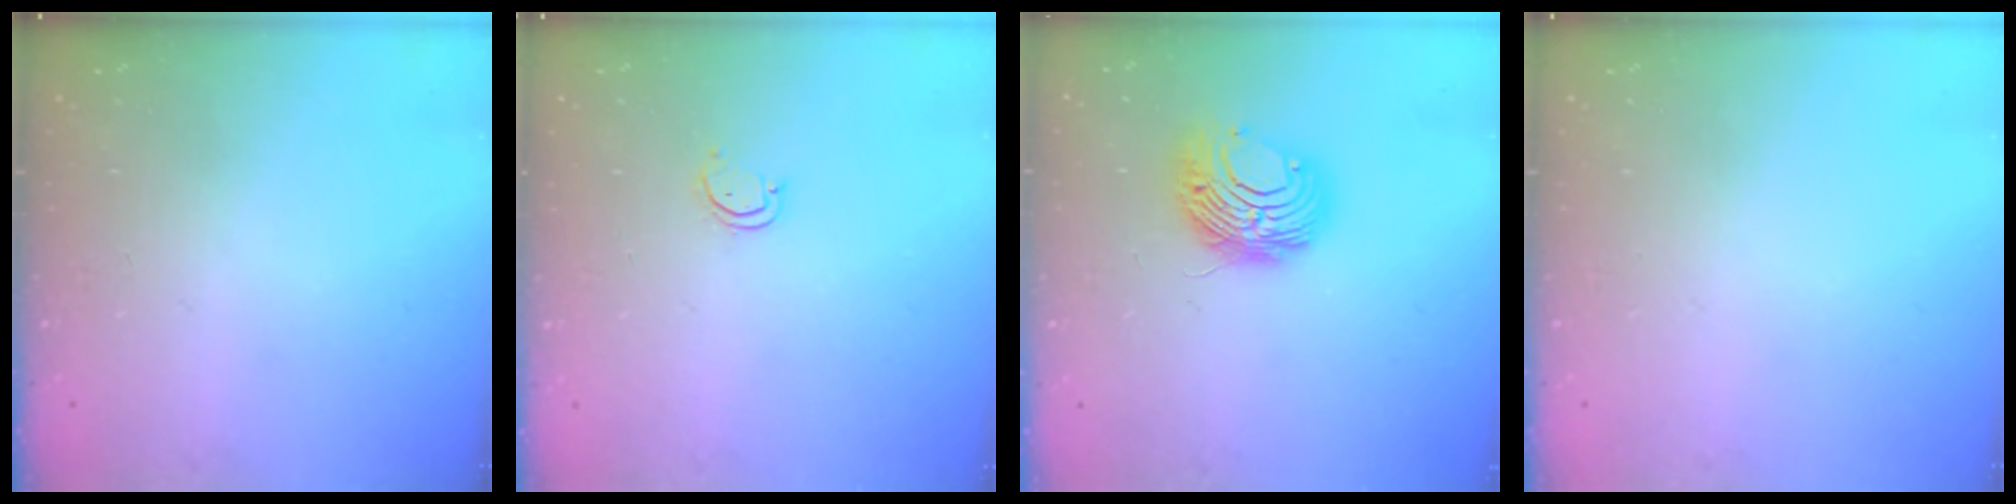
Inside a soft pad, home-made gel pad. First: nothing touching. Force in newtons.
{"total": 3.2, "press": 3.2, "slide": 0.2}
{"total": 8.9, "press": 8.9, "slide": 0.1}
{"total": 0.0}